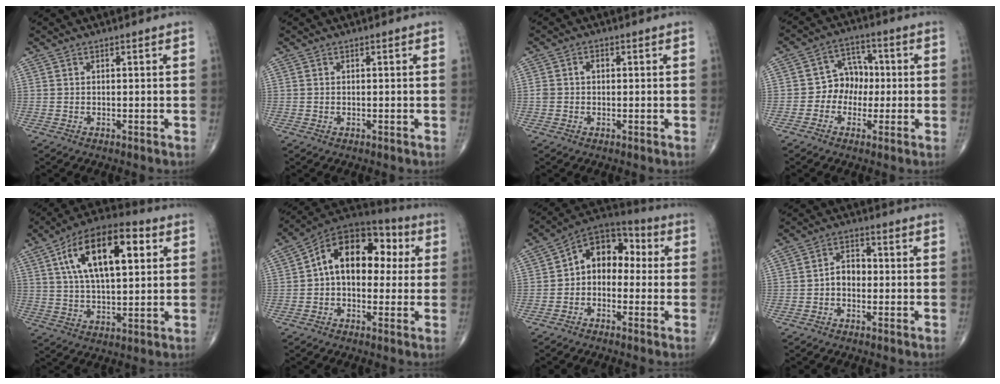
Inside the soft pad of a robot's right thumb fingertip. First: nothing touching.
{"total": 0.0}
{"total": 2.0, "force": [0.2, 1.5, 1.3], "torque": [-0.022, 0.010, 0.005]}
{"total": 6.7, "force": [-0.8, 5.7, 3.5], "torque": [-0.016, 0.023, -0.027]}
{"total": 18.6, "force": [5.8, 8.4, 15.6], "torque": [-0.249, 0.008, 0.091]}
{"total": 16.5, "force": [2.2, 10.6, 12.4], "torque": [-0.148, 0.046, 0.022]}
{"total": 10.9, "force": [0.1, 7.8, 7.6], "torque": [-0.075, 0.043, -0.022]}
{"total": 4.6, "force": [-0.8, 3.3, 3.2], "torque": [-0.038, 0.022, -0.023]}